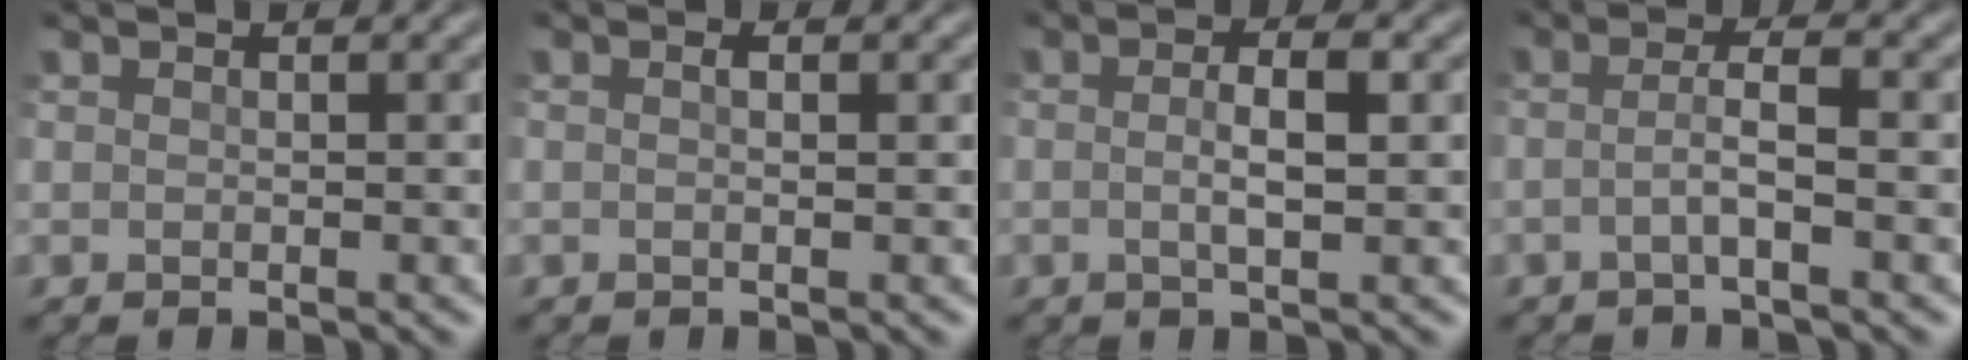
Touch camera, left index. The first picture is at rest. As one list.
[{"total": 0.9, "force": [0.1, 0.2, 0.9], "torque": [-0.014, -0.003, -0.003]}, {"total": 2.9, "force": [-0.2, 0.7, 2.8], "torque": [-0.049, -0.004, -0.008]}, {"total": 2.4, "force": [-0.8, 0.3, 2.2], "torque": [-0.046, 0.001, -0.023]}]